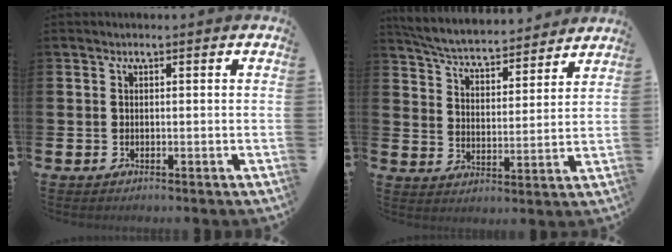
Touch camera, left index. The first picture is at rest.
{"total": 5.8, "force": [5.6, 0.9, 1.2], "torque": [-0.051, -0.044, 0.094]}